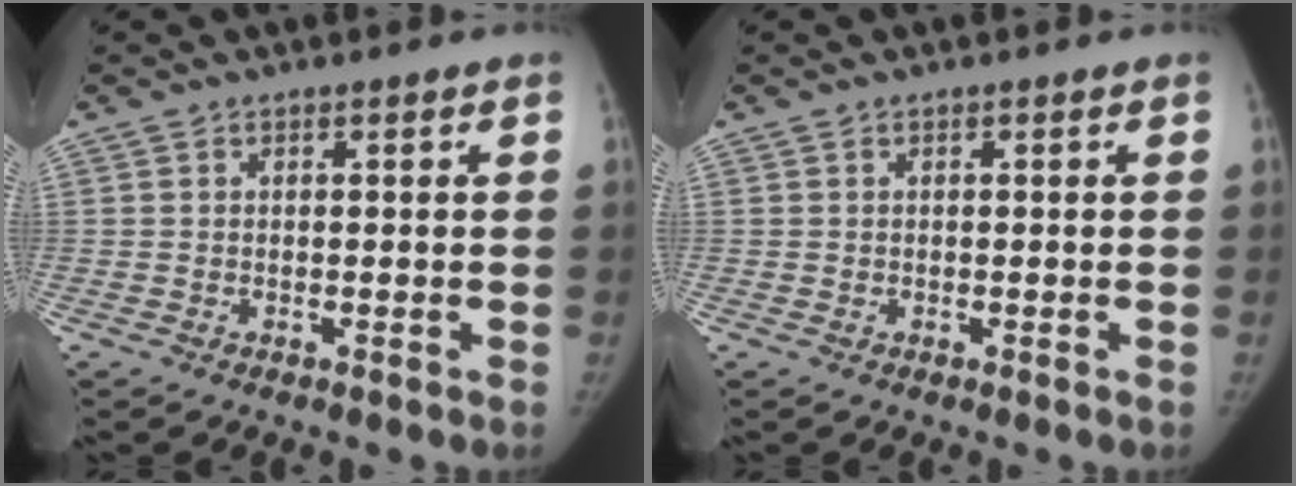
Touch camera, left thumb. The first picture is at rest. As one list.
[{"total": 0.0}]